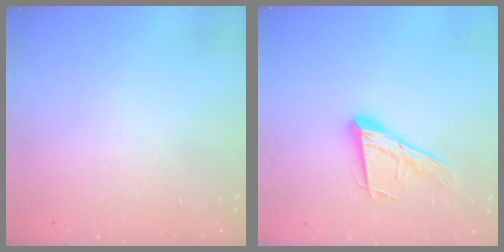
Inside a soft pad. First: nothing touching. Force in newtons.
{"total": 13.0, "press": 13.0, "slide": 1.0}